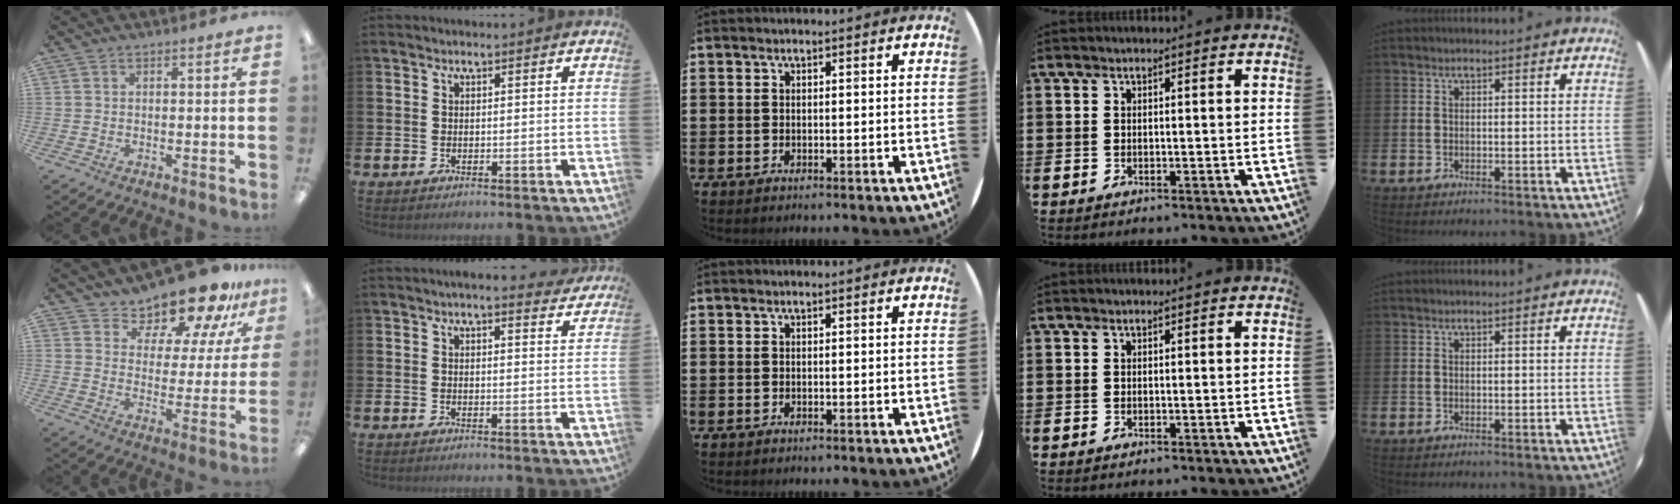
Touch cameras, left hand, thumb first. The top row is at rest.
{"thumb": {"total": 14.9, "force": [13.1, 4.9, 5.1], "torque": [-0.086, -0.106, 0.227]}, "index": {"total": 3.3, "force": [3.2, 0.3, 0.8], "torque": [-0.006, -0.018, 0.053]}}